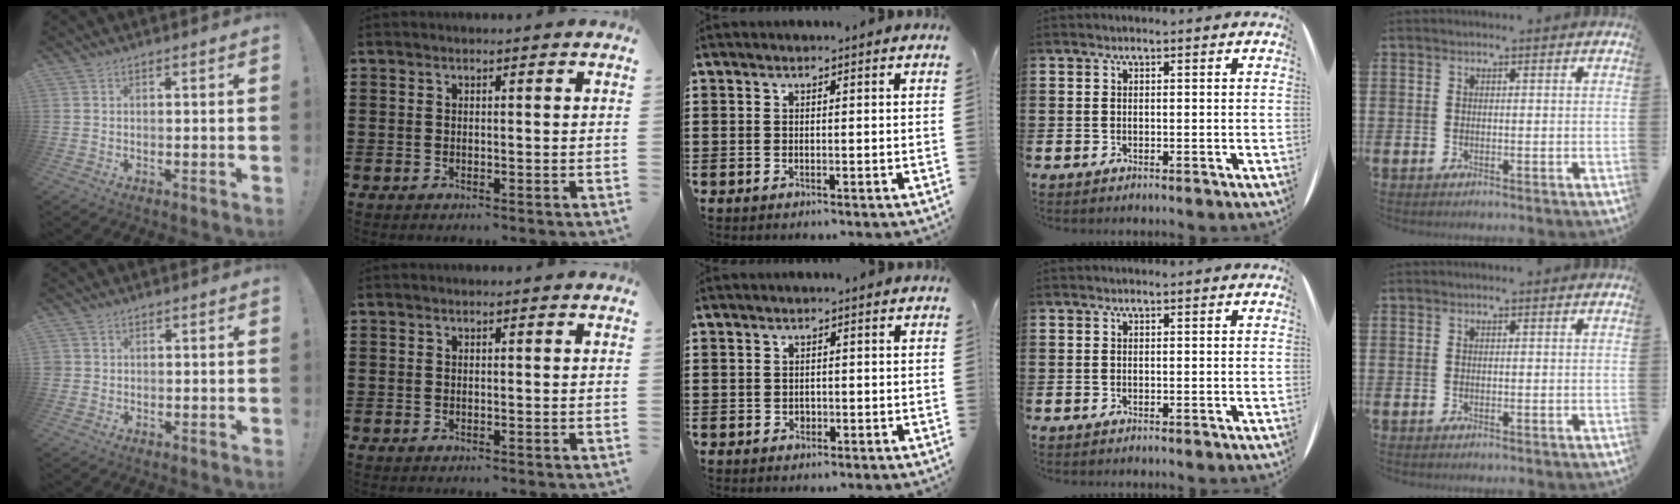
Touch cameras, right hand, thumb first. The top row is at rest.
{"thumb": {"total": 1.1, "force": [0.1, 1.0, 0.3], "torque": [-0.005, 0.001, 0.004]}, "middle": {"total": 0.8, "force": [-0.2, 0.7, 0.3], "torque": [-0.008, 0.003, -0.005]}}